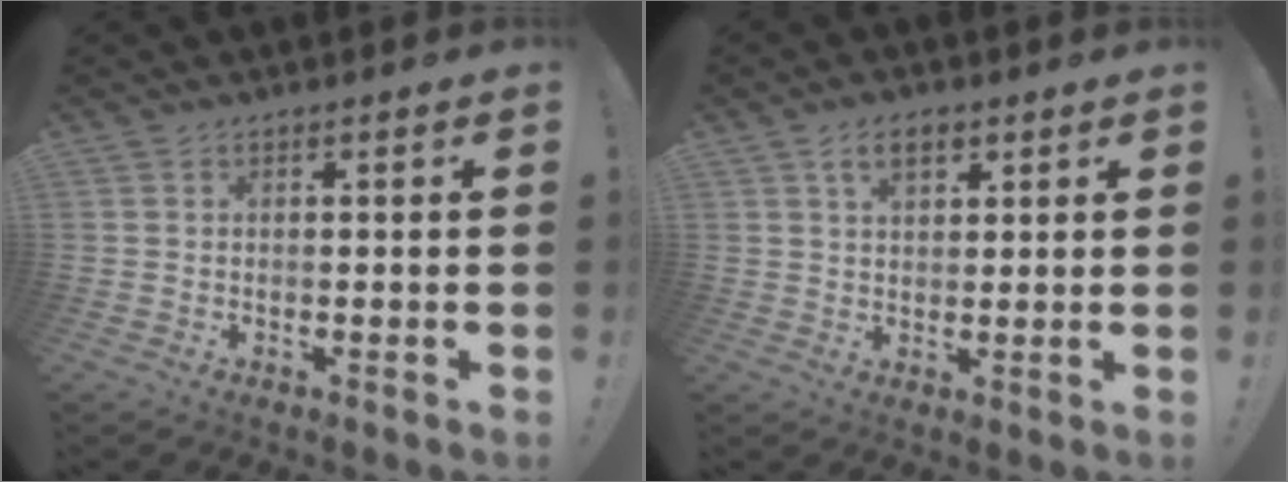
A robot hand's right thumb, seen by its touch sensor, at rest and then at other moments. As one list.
[{"total": 5.7, "force": [3.0, 3.1, 3.7], "torque": [-0.063, 0.000, 0.055]}]